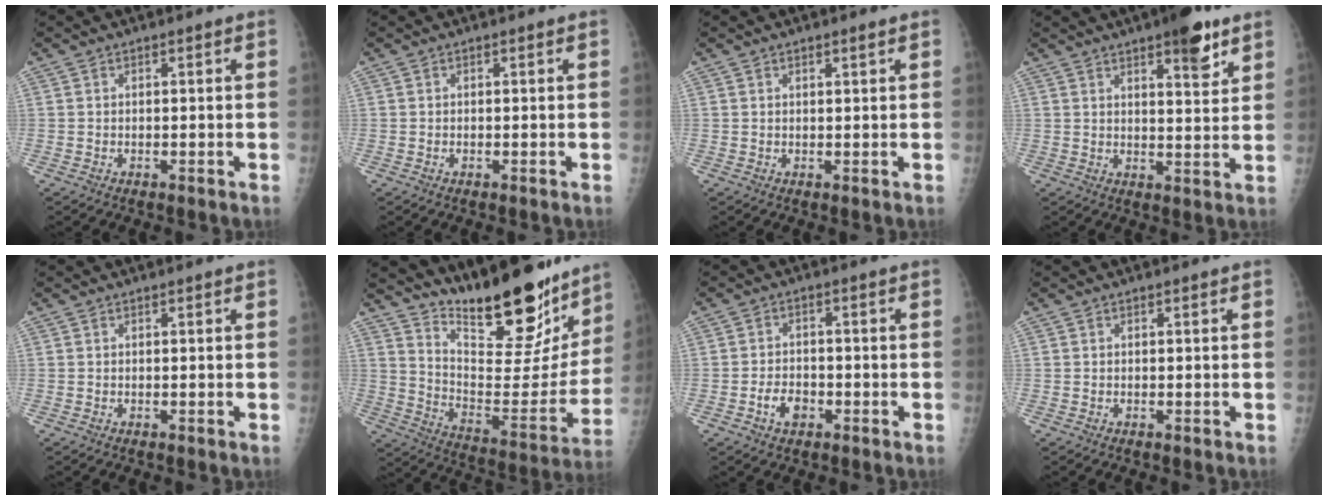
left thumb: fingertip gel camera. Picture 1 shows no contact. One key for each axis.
{"total": 0.0}
{"total": 0.9, "fx": 0.6, "fy": 0.2, "fz": 0.7, "tx": -0.012, "ty": -0.003, "tz": 0.011}
{"total": 8.4, "fx": 5.2, "fy": 2.4, "fz": 6.1, "tx": -0.069, "ty": -0.027, "tz": 0.071}
{"total": 0.0}
{"total": 26.3, "fx": 20.2, "fy": 8.4, "fz": 14.7, "tx": -0.184, "ty": -0.118, "tz": 0.306}
{"total": 4.2, "fx": -1.9, "fy": 2.8, "fz": 2.5, "tx": -0.034, "ty": 0.017, "tz": -0.033}
{"total": 0.0}